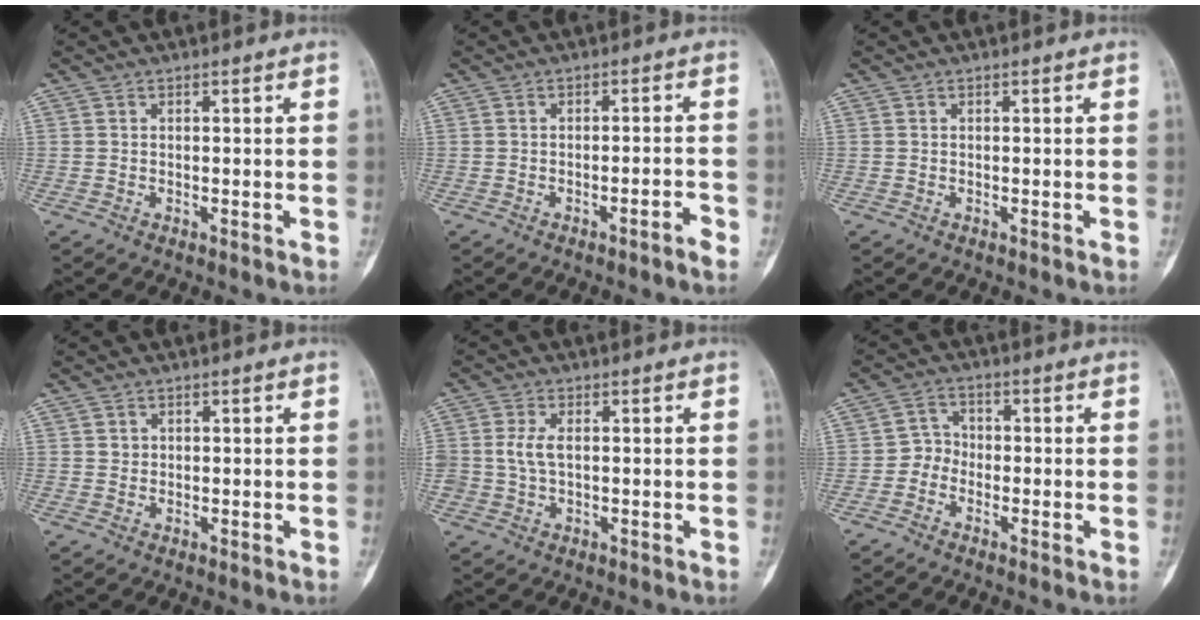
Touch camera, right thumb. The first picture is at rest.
{"total": 2.8, "force": [-1.7, 0.2, 2.2], "torque": [-0.039, 0.014, -0.024]}
{"total": 0.0}
{"total": 1.0, "force": [0.3, 0.9, 0.2], "torque": [0.003, 0.001, 0.006]}
{"total": 3.6, "force": [0.2, 2.1, 2.9], "torque": [-0.067, 0.002, 0.006]}
{"total": 3.2, "force": [-1.5, 2.7, 1.0], "torque": [0.005, 0.014, -0.042]}